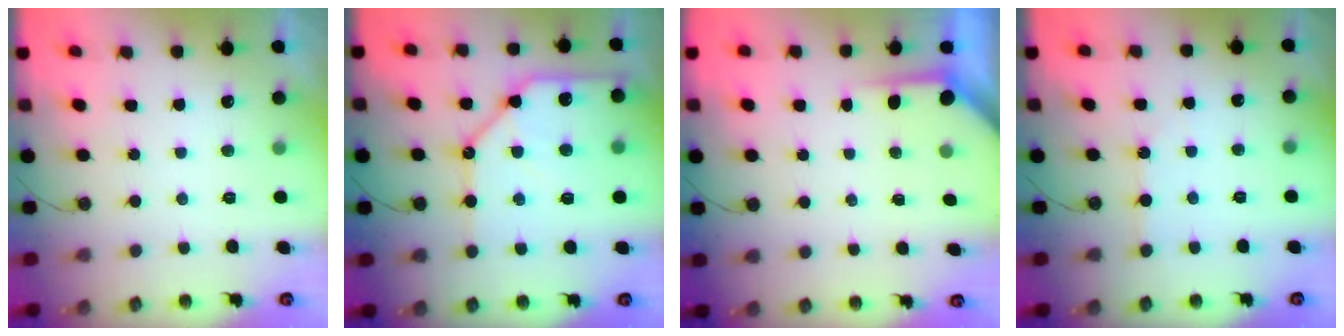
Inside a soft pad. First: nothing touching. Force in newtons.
{"total": 16.8, "press": 16.7, "slide": 1.9}
{"total": 3.6, "press": 3.6, "slide": 0.3}
{"total": 2.7, "press": 2.7, "slide": 0.5}